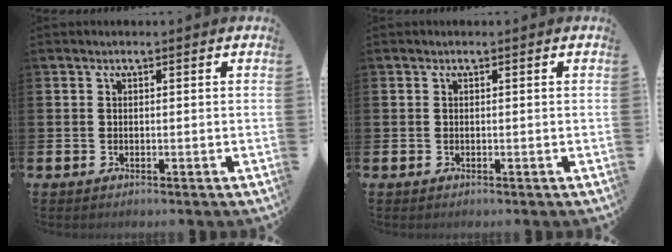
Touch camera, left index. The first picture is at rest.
{"total": 0.0}